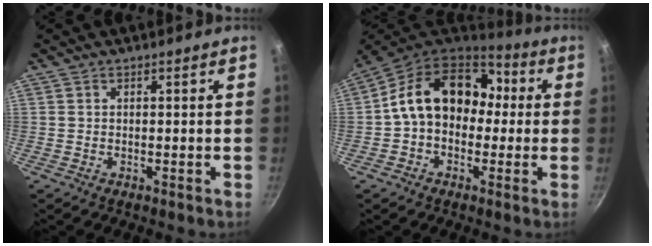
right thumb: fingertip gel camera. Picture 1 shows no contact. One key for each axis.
{"total": 17.1, "fx": 1.7, "fy": 12.8, "fz": 11.2, "tx": -0.138, "ty": 0.044, "tz": 0.011}